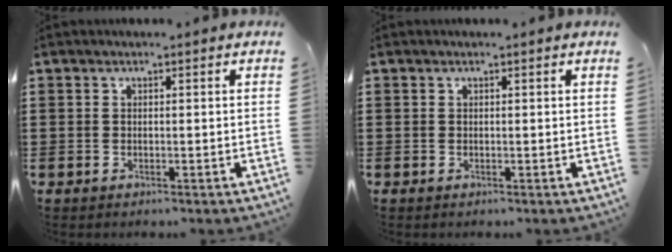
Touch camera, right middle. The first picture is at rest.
{"total": 0.0}